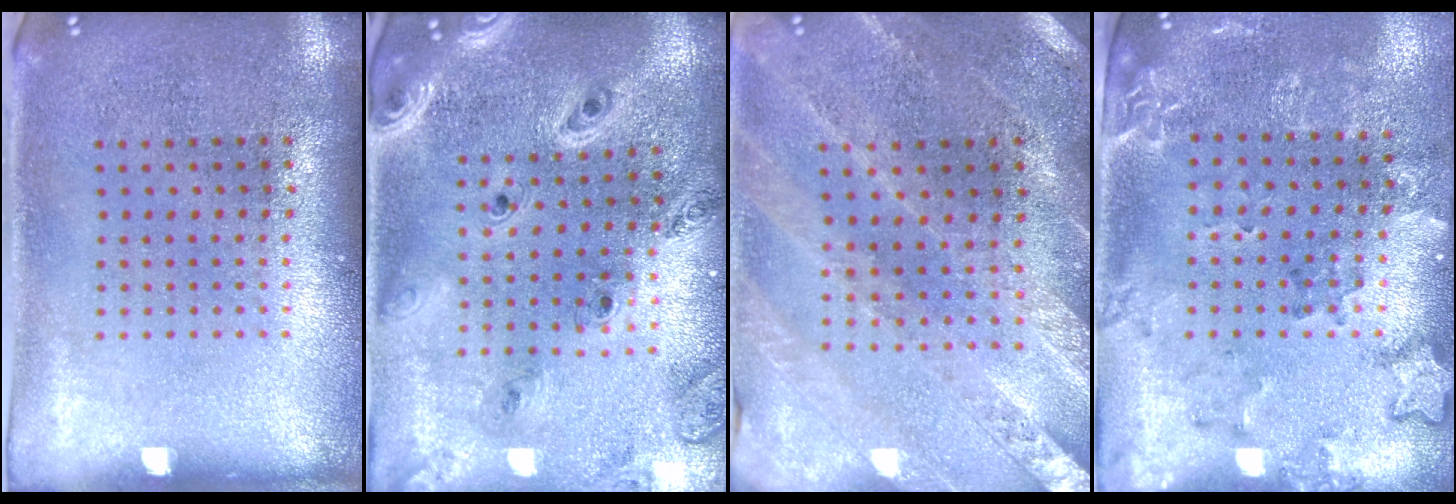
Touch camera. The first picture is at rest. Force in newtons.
{"total": 1.8, "press": 1.7, "slide": 0.4}
{"total": 1.0, "press": 1.0, "slide": 0.3}
{"total": 1.8, "press": 1.5, "slide": 0.9}